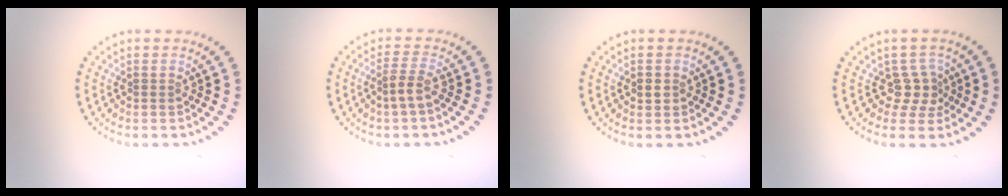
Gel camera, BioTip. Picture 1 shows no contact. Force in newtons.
{"total": 1.9, "press": 1.4, "slide": 1.3}
{"total": 1.0, "press": 1.0, "slide": 0.2}
{"total": 2.2, "press": 1.5, "slide": 1.6}